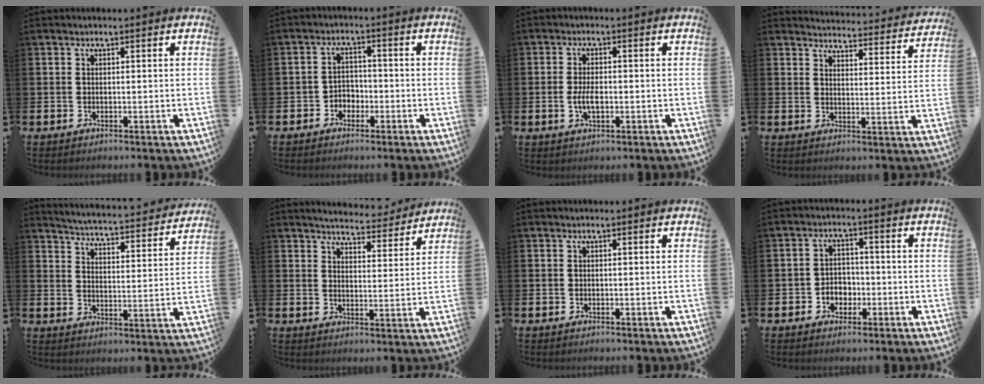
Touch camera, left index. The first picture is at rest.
{"total": 2.6, "force": [-1.7, 1.9, 0.3], "torque": [-0.017, 0.005, -0.041]}
{"total": 3.4, "force": [-0.4, 1.6, 2.9], "torque": [-0.049, -0.005, -0.013]}
{"total": 4.1, "force": [4.1, 0.4, 0.3], "torque": [-0.010, -0.039, 0.066]}
{"total": 4.7, "force": [4.7, 0.1, 0.9], "torque": [-0.043, -0.041, 0.076]}
{"total": 4.9, "force": [4.8, 0.6, 0.3], "torque": [-0.017, -0.038, 0.081]}
{"total": 0.0}
{"total": 3.1, "force": [-1.4, 2.5, 1.1], "torque": [-0.022, 0.004, -0.033]}